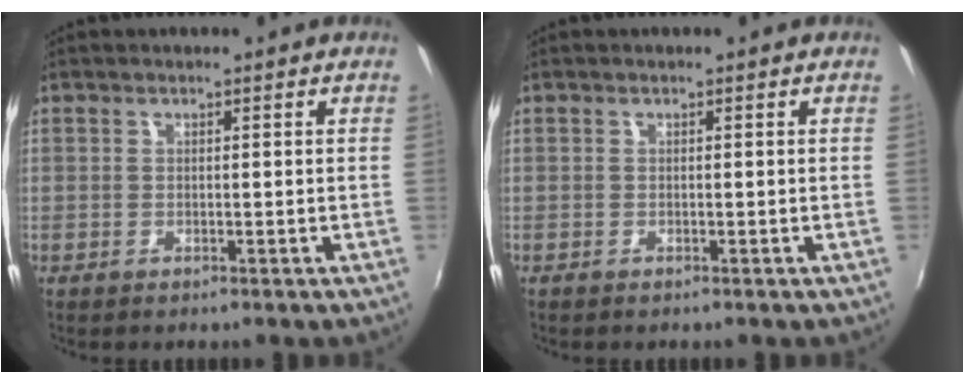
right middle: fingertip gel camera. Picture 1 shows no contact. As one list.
[{"total": 0.0}]